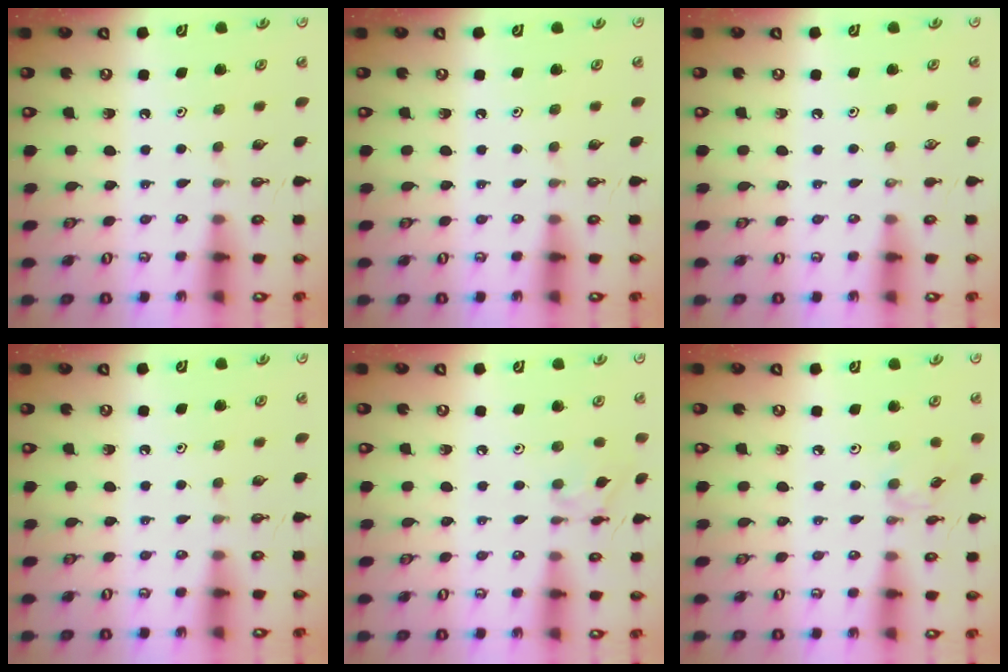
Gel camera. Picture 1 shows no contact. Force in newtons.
{"total": 0.0}
{"total": 0.0}
{"total": 0.0}
{"total": 6.0, "press": 5.9, "slide": 0.6}
{"total": 1.5, "press": 1.4, "slide": 0.4}